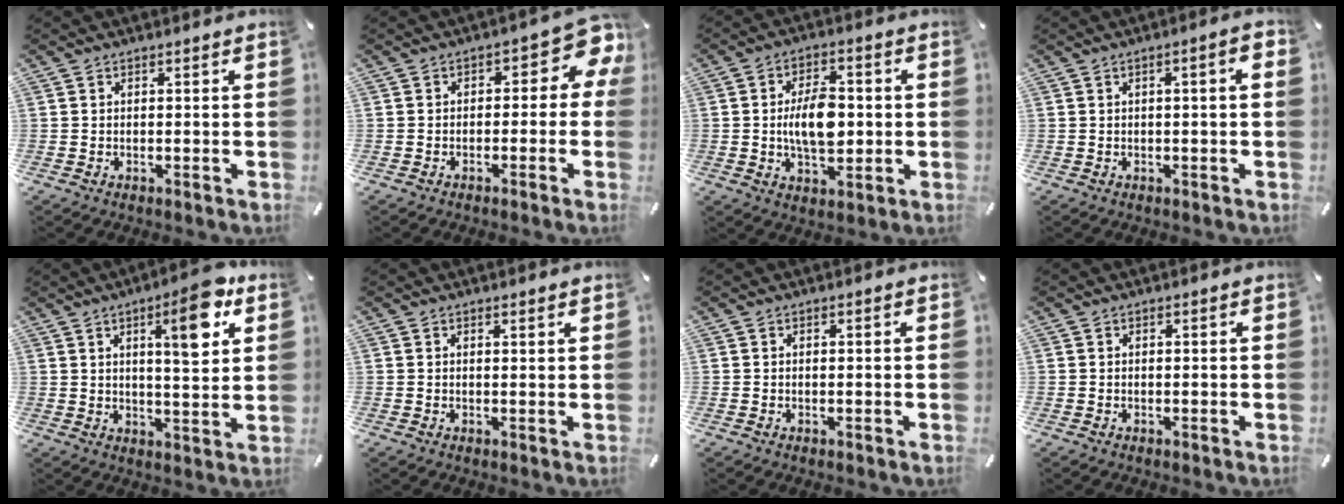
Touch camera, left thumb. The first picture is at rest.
{"total": 7.2, "force": [1.6, 4.1, 5.8], "torque": [-0.071, -0.015, 0.024]}
{"total": 10.3, "force": [-0.2, 6.2, 8.3], "torque": [-0.143, 0.003, -0.008]}
{"total": 3.4, "force": [0.1, 0.4, 3.4], "torque": [-0.058, 0.003, -0.001]}
{"total": 11.6, "force": [5.6, 3.0, 9.7], "torque": [-0.130, -0.029, 0.082]}
{"total": 0.8, "force": [0.7, 0.0, 0.3], "torque": [-0.006, -0.003, 0.013]}
{"total": 0.0}
{"total": 0.0}